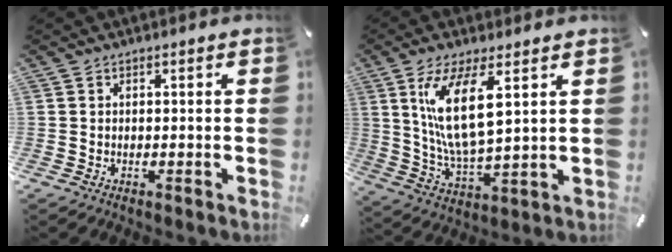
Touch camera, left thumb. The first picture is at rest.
{"total": 13.5, "force": [5.3, 4.8, 11.4], "torque": [-0.238, -0.015, 0.090]}